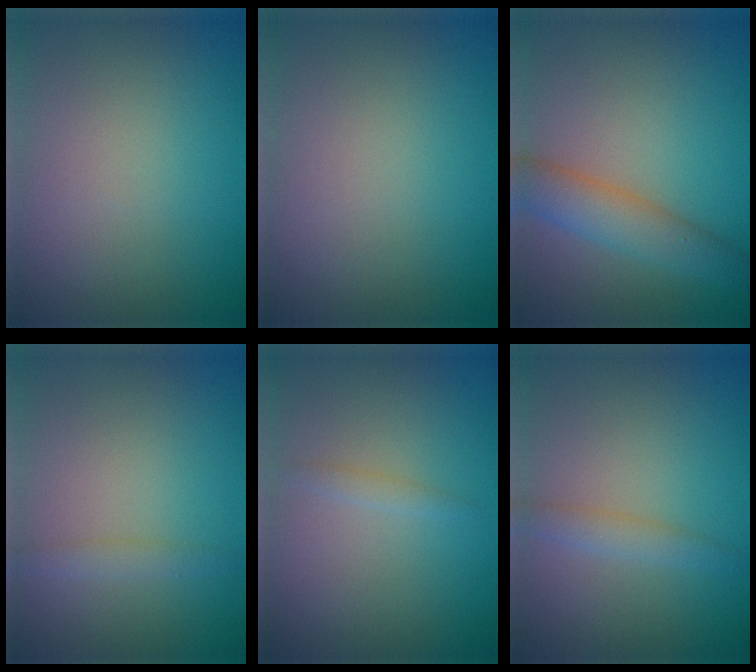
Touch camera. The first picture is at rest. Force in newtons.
{"total": 0.0}
{"total": 4.1, "press": 4.1, "slide": 0.2}
{"total": 1.3, "press": 1.3, "slide": 0.1}
{"total": 0.8, "press": 0.8, "slide": 0.1}
{"total": 1.5, "press": 1.5, "slide": 0.1}